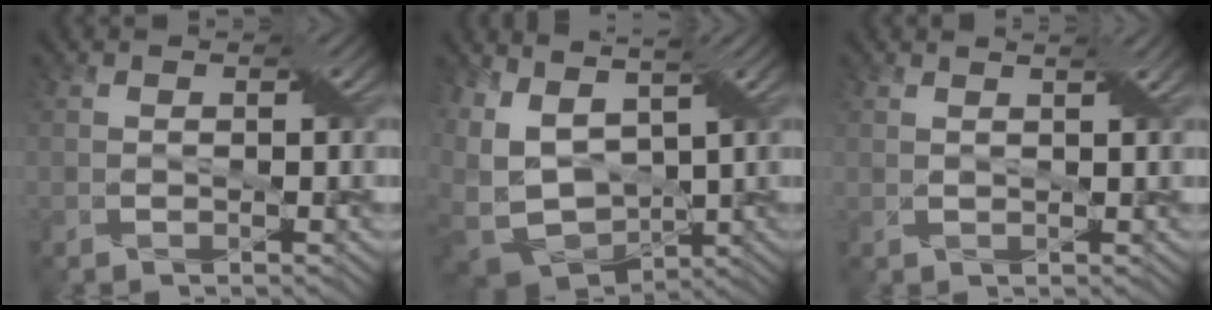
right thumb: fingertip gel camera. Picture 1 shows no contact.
{"total": 10.4, "force": [0.3, 6.2, 8.3], "torque": [-0.218, 0.000, 0.031]}
{"total": 1.9, "force": [1.4, 0.2, 1.2], "torque": [-0.019, -0.001, 0.019]}